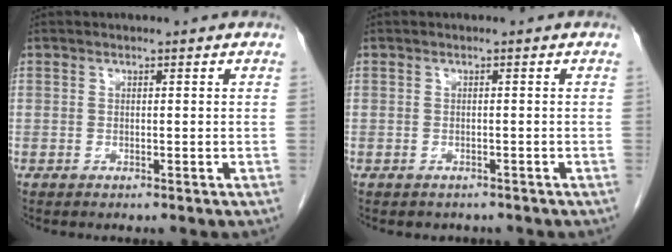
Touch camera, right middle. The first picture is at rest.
{"total": 2.0, "force": [-1.7, 1.1, 0.2], "torque": [-0.005, 0.001, -0.022]}